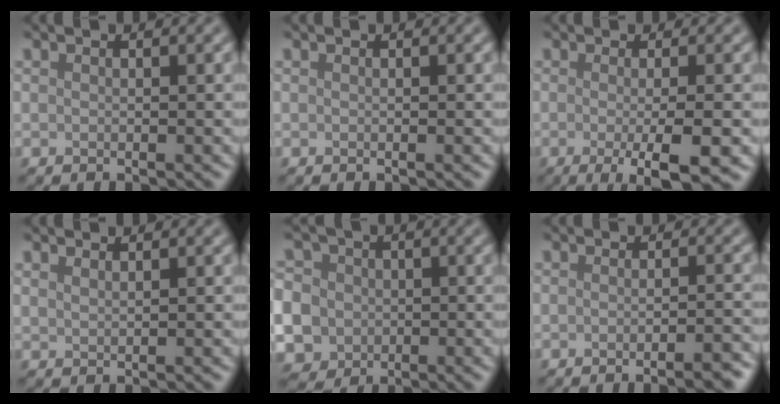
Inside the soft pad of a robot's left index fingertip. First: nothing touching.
{"total": 0.0}
{"total": 5.9, "force": [-1.5, 1.4, 5.6], "torque": [-0.075, -0.011, -0.021]}
{"total": 0.8, "force": [0.8, 0.2, 0.3], "torque": [-0.003, 0.000, 0.013]}
{"total": 11.7, "force": [-2.4, 10.7, 4.1], "torque": [-0.108, -0.002, -0.069]}
{"total": 3.5, "force": [-1.9, 0.9, 2.8], "torque": [-0.021, 0.006, -0.030]}